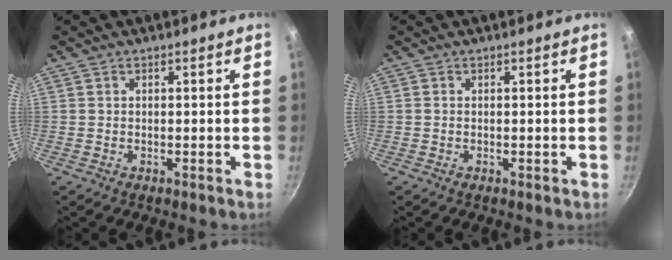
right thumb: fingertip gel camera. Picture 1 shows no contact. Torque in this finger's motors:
{"motor_torque": [-0.27, -0.52, 0.35, -0.10, -0.02]}